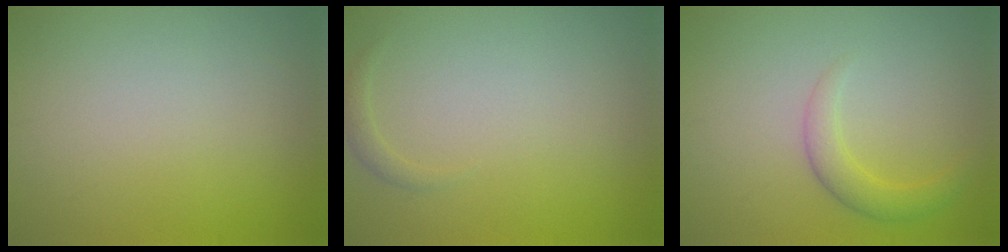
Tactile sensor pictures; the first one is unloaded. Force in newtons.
{"total": 0.8, "press": 0.8, "slide": 0.0}
{"total": 2.2, "press": 2.2, "slide": 0.0}